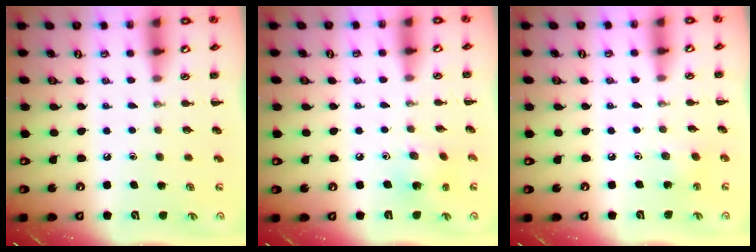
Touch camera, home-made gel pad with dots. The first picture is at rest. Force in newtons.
{"total": 3.5, "press": 3.5, "slide": 0.6}
{"total": 2.4, "press": 2.3, "slide": 0.8}